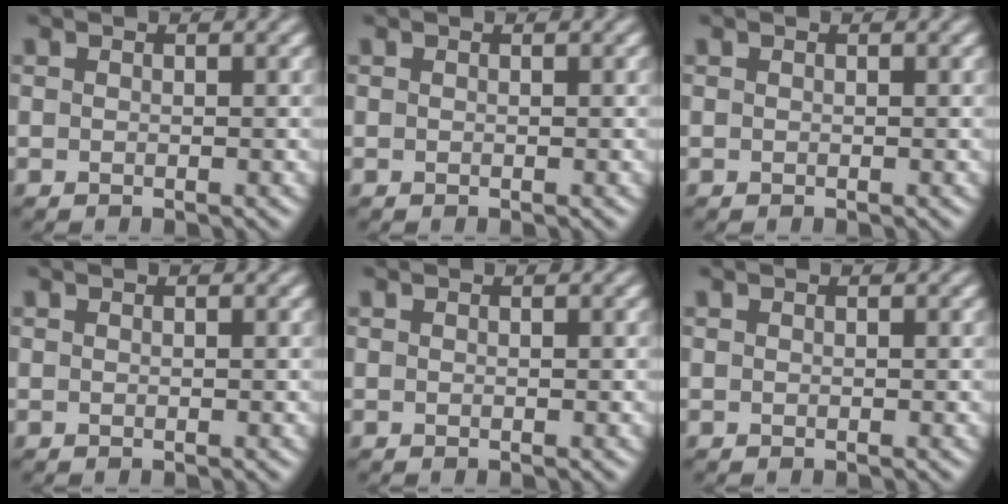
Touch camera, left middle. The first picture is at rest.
{"total": 0.0}
{"total": 0.0}
{"total": 0.0}
{"total": 0.0}
{"total": 0.0}